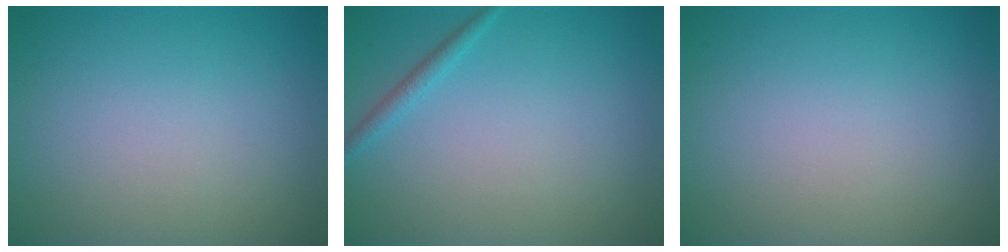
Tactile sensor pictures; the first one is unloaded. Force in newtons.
{"total": 1.1, "press": 1.1, "slide": 0.0}
{"total": 0.0}